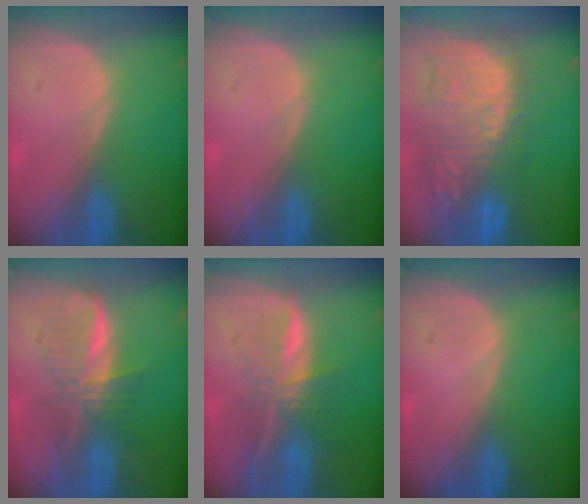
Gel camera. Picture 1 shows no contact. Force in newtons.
{"total": 0.0}
{"total": 12.7, "press": 11.6, "slide": 5.1}
{"total": 6.2, "press": 6.1, "slide": 0.8}
{"total": 7.6, "press": 6.4, "slide": 4.2}
{"total": 0.0}